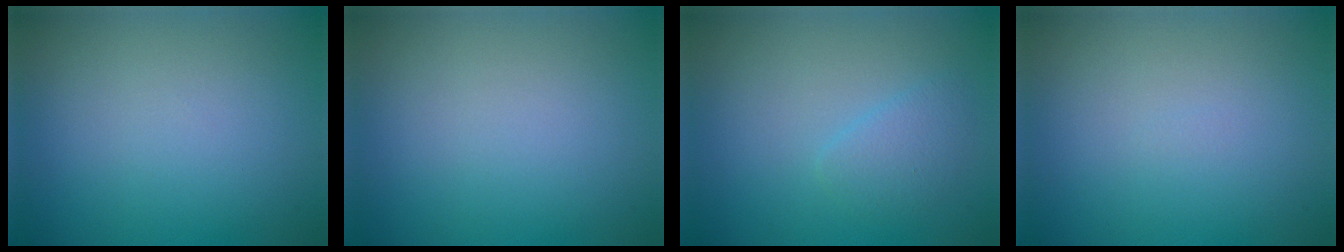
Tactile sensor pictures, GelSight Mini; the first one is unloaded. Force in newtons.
{"total": 0.0}
{"total": 1.6, "press": 1.6, "slide": 0.1}
{"total": 0.0}